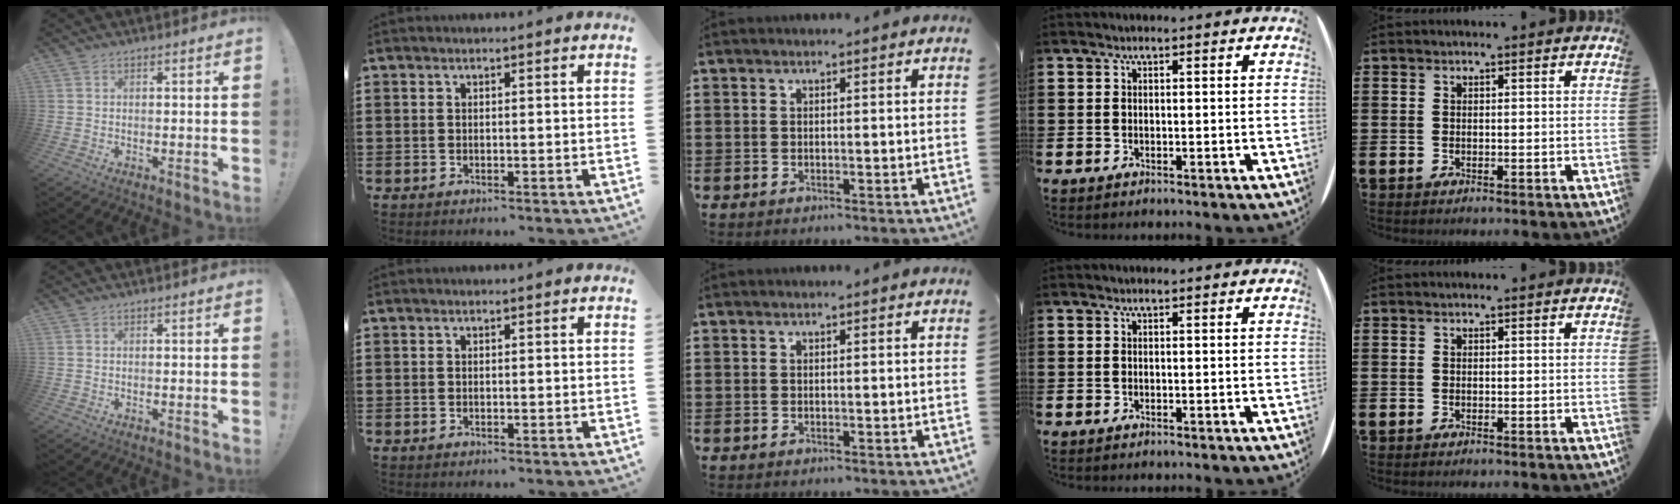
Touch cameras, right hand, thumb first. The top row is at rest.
{}